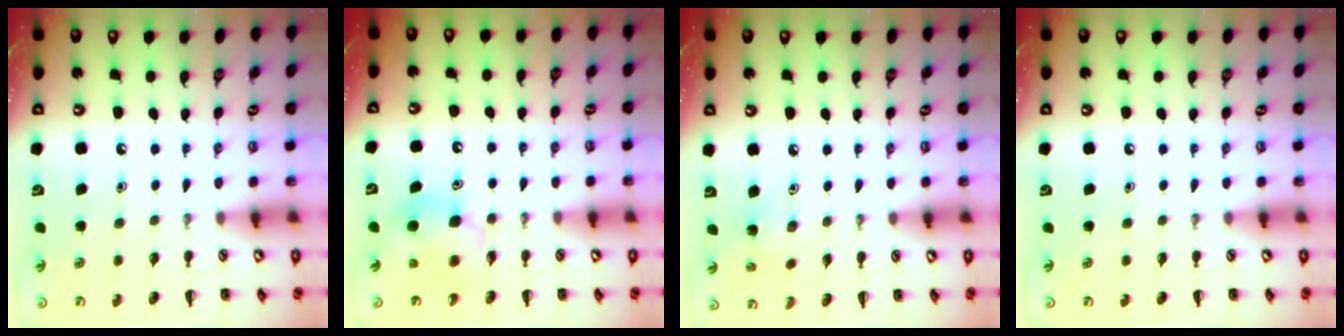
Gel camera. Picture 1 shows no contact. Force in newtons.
{"total": 7.7, "press": 7.6, "slide": 1.1}
{"total": 3.5, "press": 3.3, "slide": 1.1}
{"total": 0.0}